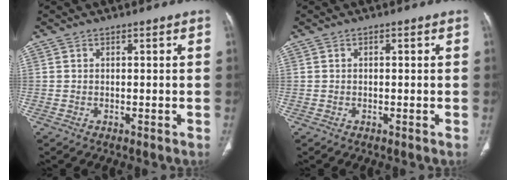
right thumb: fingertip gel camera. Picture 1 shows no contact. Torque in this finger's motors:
{"motor_torque": [-0.35, -0.50, -0.49, 0.38, 0.03]}